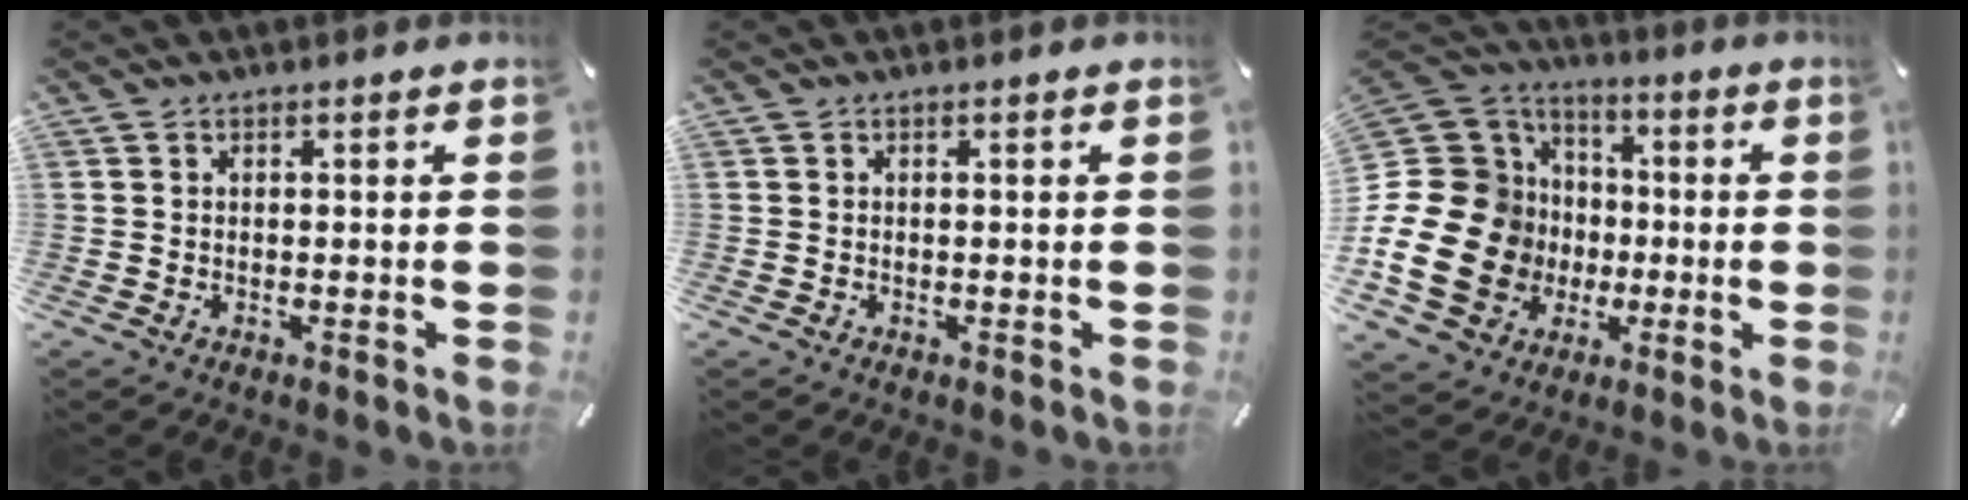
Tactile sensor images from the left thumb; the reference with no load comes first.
{"total": 0.0}
{"total": 23.9, "force": [-4.4, 20.5, 11.5], "torque": [-0.246, 0.016, -0.043]}